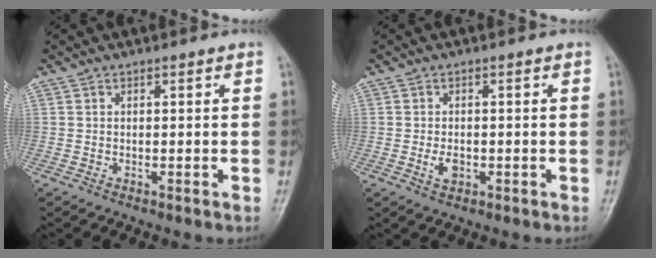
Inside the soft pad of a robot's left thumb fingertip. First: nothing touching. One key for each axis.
{"total": 2.6, "fx": -0.7, "fy": 1.6, "fz": 1.9, "tx": -0.033, "ty": 0.000, "tz": -0.010}